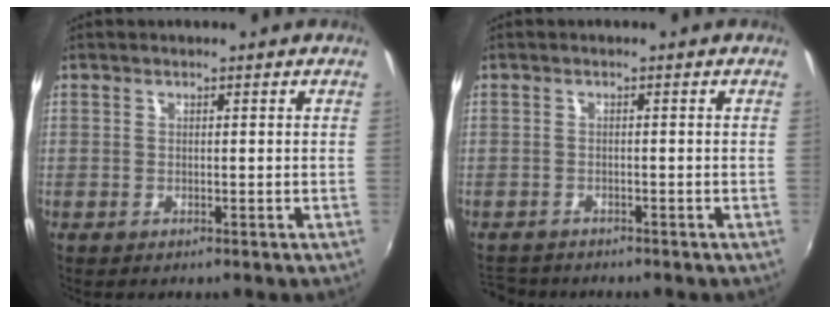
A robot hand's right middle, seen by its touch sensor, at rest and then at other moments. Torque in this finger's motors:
{"motor_torque": [-0.48, -0.13, -0.10, 0.00]}